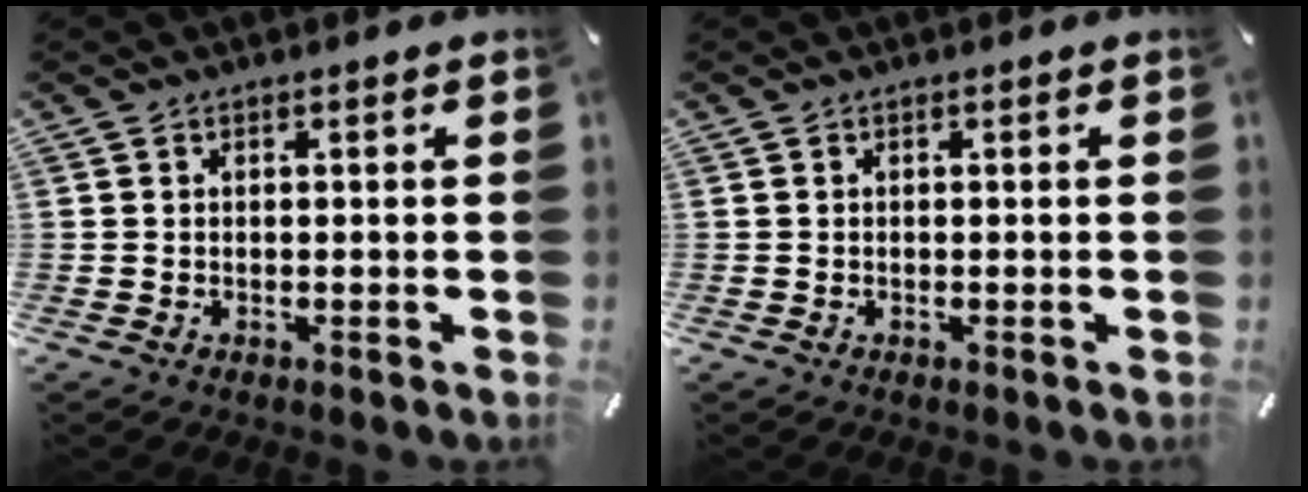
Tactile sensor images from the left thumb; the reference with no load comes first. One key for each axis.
{"total": 0.0}